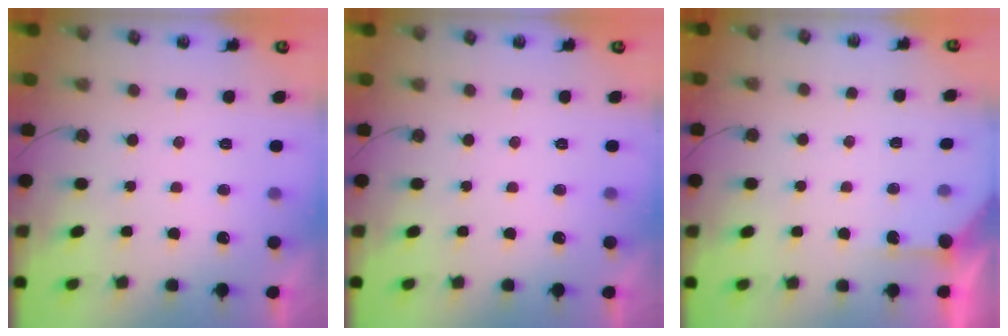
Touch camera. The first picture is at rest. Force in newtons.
{"total": 0.0}
{"total": 2.3, "press": 2.3, "slide": 0.2}